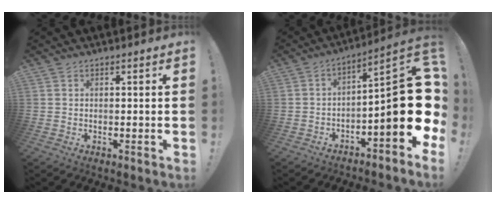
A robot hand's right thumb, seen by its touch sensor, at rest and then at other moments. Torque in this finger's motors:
{"motor_torque": [2.43, 2.58, 1.36, -1.41, 0.08]}